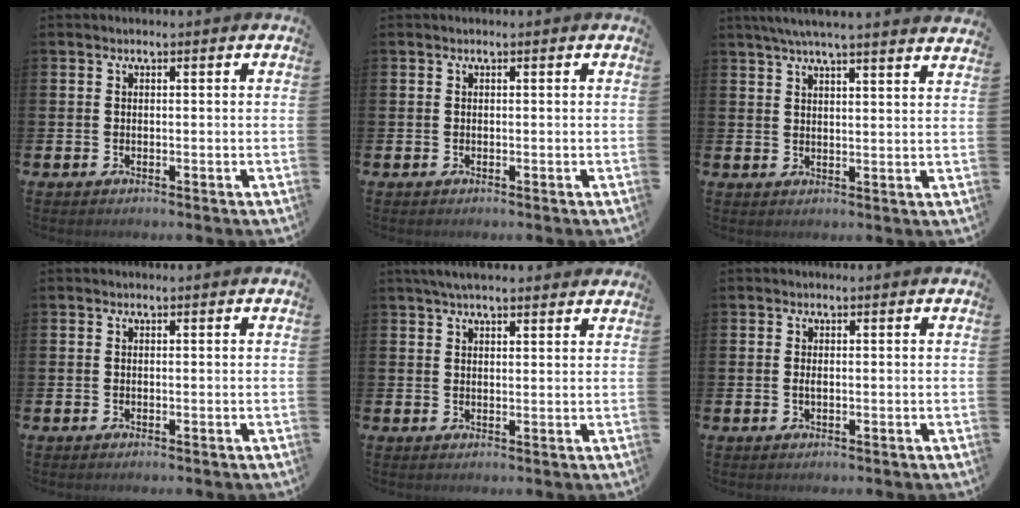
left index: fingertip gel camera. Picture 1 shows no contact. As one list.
[{"total": 0.0}, {"total": 5.2, "force": [4.9, -0.4, 1.7], "torque": [-0.052, -0.015, 0.089]}, {"total": 0.0}, {"total": 3.6, "force": [3.2, 0.7, 1.5], "torque": [-0.030, -0.005, 0.058]}, {"total": 0.6, "force": [0.0, 0.2, 0.6], "torque": [-0.008, -0.001, -0.002]}]